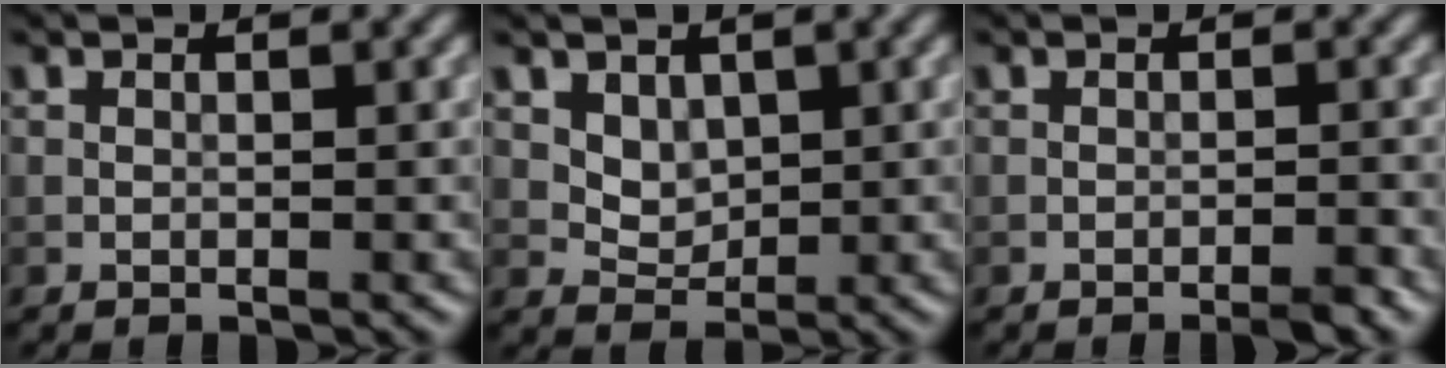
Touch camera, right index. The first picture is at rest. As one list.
[{"total": 2.3, "force": [1.0, 1.7, 1.1], "torque": [-0.023, -0.016, 0.036]}, {"total": 1.8, "force": [-1.4, 0.2, 1.2], "torque": [-0.014, 0.003, -0.024]}]